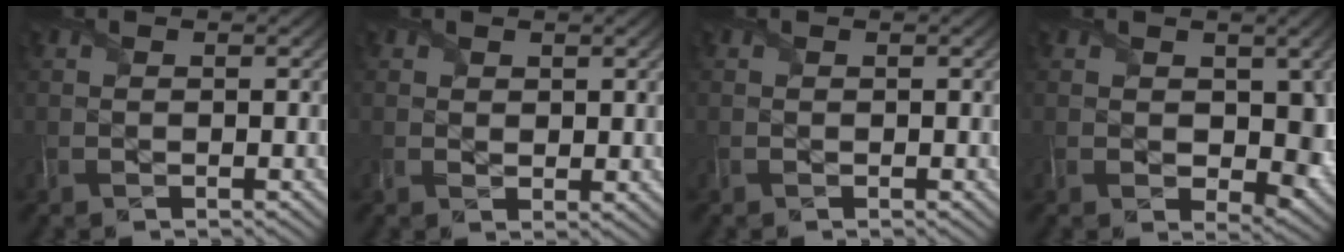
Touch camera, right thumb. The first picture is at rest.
{"total": 1.4, "force": [0.8, 1.1, 0.3], "torque": [-0.003, -0.004, 0.017]}
{"total": 0.0}
{"total": 6.6, "force": [0.0, 4.6, 4.7], "torque": [-0.085, -0.019, 0.003]}